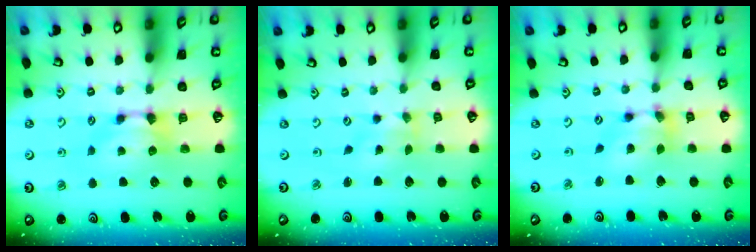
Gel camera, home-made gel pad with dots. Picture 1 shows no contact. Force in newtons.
{"total": 2.6, "press": 2.4, "slide": 1.0}
{"total": 4.5, "press": 4.2, "slide": 1.5}